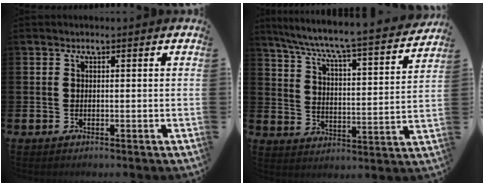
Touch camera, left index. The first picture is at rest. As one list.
[{"total": 6.7, "force": [6.1, 0.2, 2.6], "torque": [-0.080, -0.051, 0.098]}]